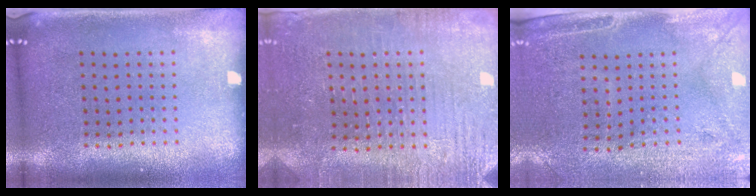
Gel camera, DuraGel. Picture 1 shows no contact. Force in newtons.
{"total": 3.1, "press": 3.1, "slide": 0.3}
{"total": 2.9, "press": 2.5, "slide": 1.5}